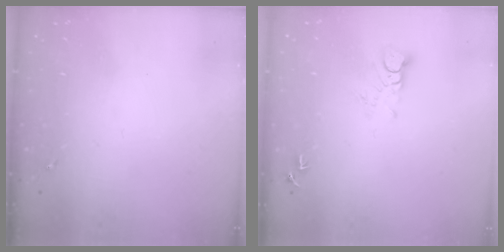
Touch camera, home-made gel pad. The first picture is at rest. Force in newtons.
{"total": 4.3, "press": 4.3, "slide": 0.4}